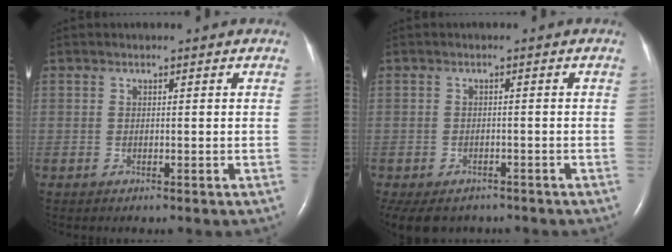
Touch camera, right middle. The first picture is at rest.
{"total": 9.6, "force": [-7.0, 5.6, 3.3], "torque": [-0.078, -0.012, -0.087]}